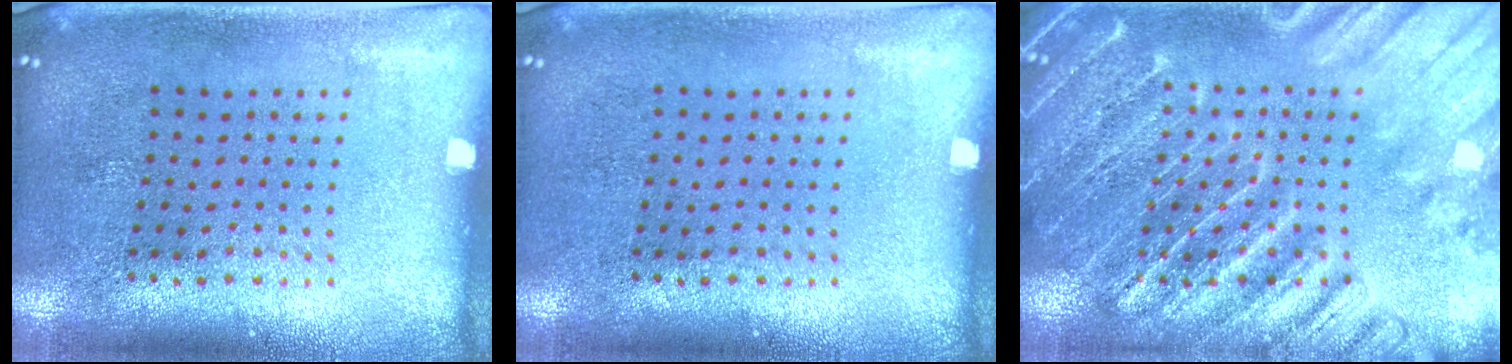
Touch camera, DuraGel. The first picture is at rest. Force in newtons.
{"total": 0.0}
{"total": 3.6, "press": 3.6, "slide": 0.5}